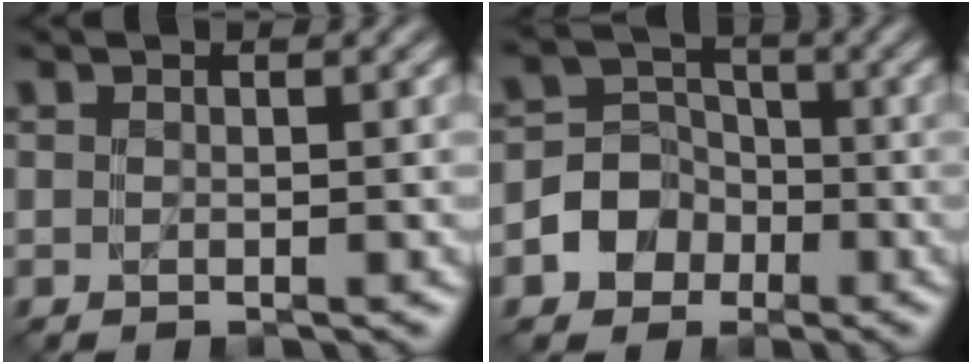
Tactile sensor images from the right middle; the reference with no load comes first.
{"total": 3.6, "force": [-1.7, 3.1, 0.5], "torque": [0.006, 0.004, -0.036]}